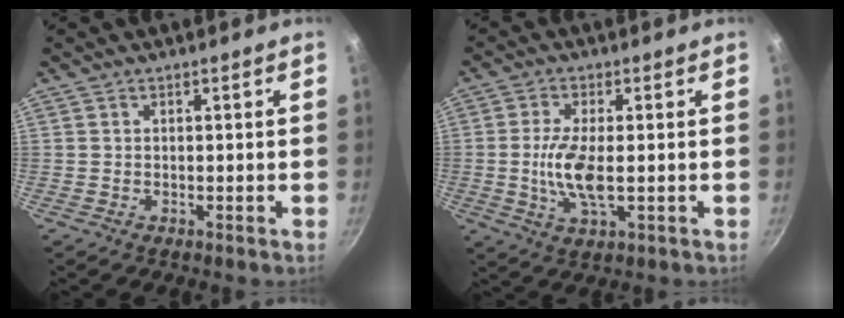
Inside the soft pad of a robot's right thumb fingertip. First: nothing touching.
{"total": 7.8, "force": [-0.6, 2.9, 7.2], "torque": [-0.149, -0.005, -0.015]}